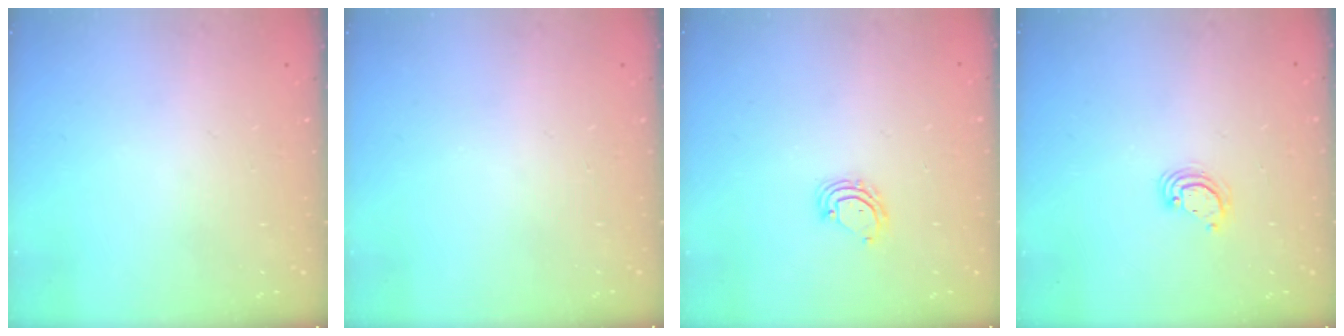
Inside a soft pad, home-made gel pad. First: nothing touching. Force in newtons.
{"total": 0.0}
{"total": 5.0, "press": 5.0, "slide": 0.4}
{"total": 3.7, "press": 3.7, "slide": 0.3}